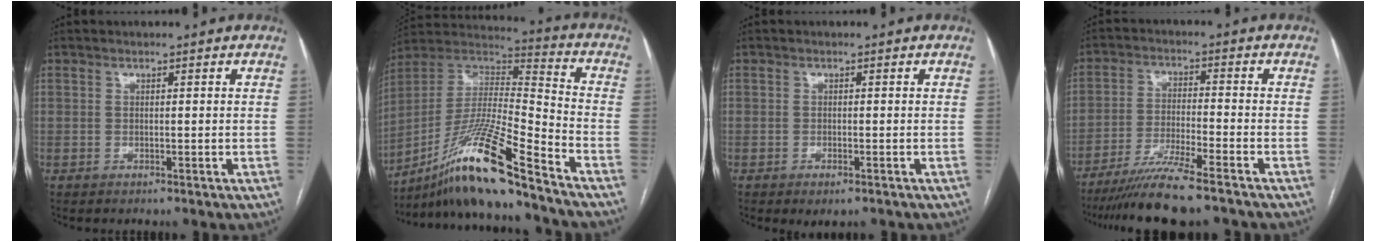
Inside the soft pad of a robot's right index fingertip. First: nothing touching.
{"total": 18.2, "force": [-13.6, -0.5, 12.1], "torque": [-0.245, -0.003, -0.250]}
{"total": 2.3, "force": [-1.5, 0.8, 1.5], "torque": [-0.018, -0.003, -0.016]}
{"total": 10.3, "force": [-8.3, -0.3, 6.0], "torque": [-0.100, -0.031, -0.143]}